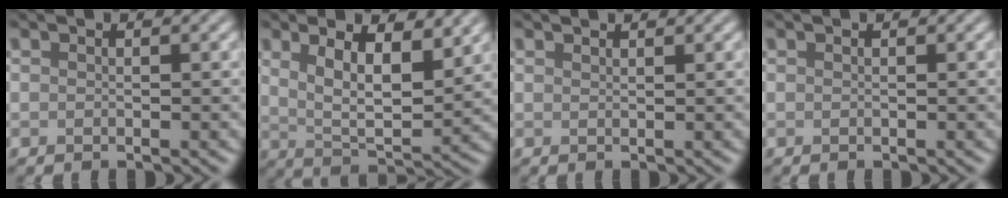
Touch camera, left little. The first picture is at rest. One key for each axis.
{"total": 7.1, "fx": 3.0, "fy": 3.0, "fz": 5.7, "tx": -0.104, "ty": -0.008, "tz": 0.054}
{"total": 0.8, "fx": 0.7, "fy": 0.1, "fz": 0.1, "tx": 0.000, "ty": 0.000, "tz": 0.013}
{"total": 0.0}